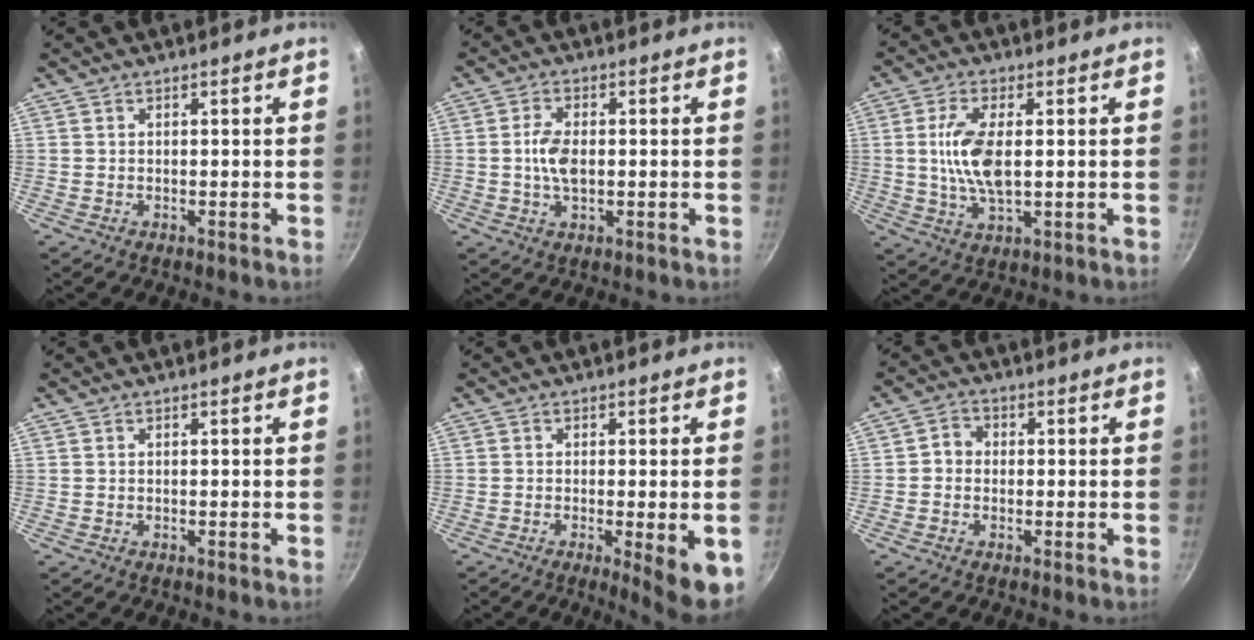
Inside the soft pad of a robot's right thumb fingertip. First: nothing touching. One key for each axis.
{"total": 5.4, "fx": -0.1, "fy": 3.0, "fz": 4.5, "tx": -0.090, "ty": 0.004, "tz": -0.001}
{"total": 9.7, "fx": 0.8, "fy": 4.2, "fz": 8.7, "tx": -0.184, "ty": -0.008, "tz": 0.019}
{"total": 0.0}
{"total": 8.2, "fx": -3.0, "fy": 1.6, "fz": 7.5, "tx": -0.098, "ty": -0.019, "tz": -0.042}
{"total": 3.1, "fx": -0.3, "fy": 2.8, "fz": 1.5, "tx": -0.010, "ty": 0.013, "tz": -0.013}